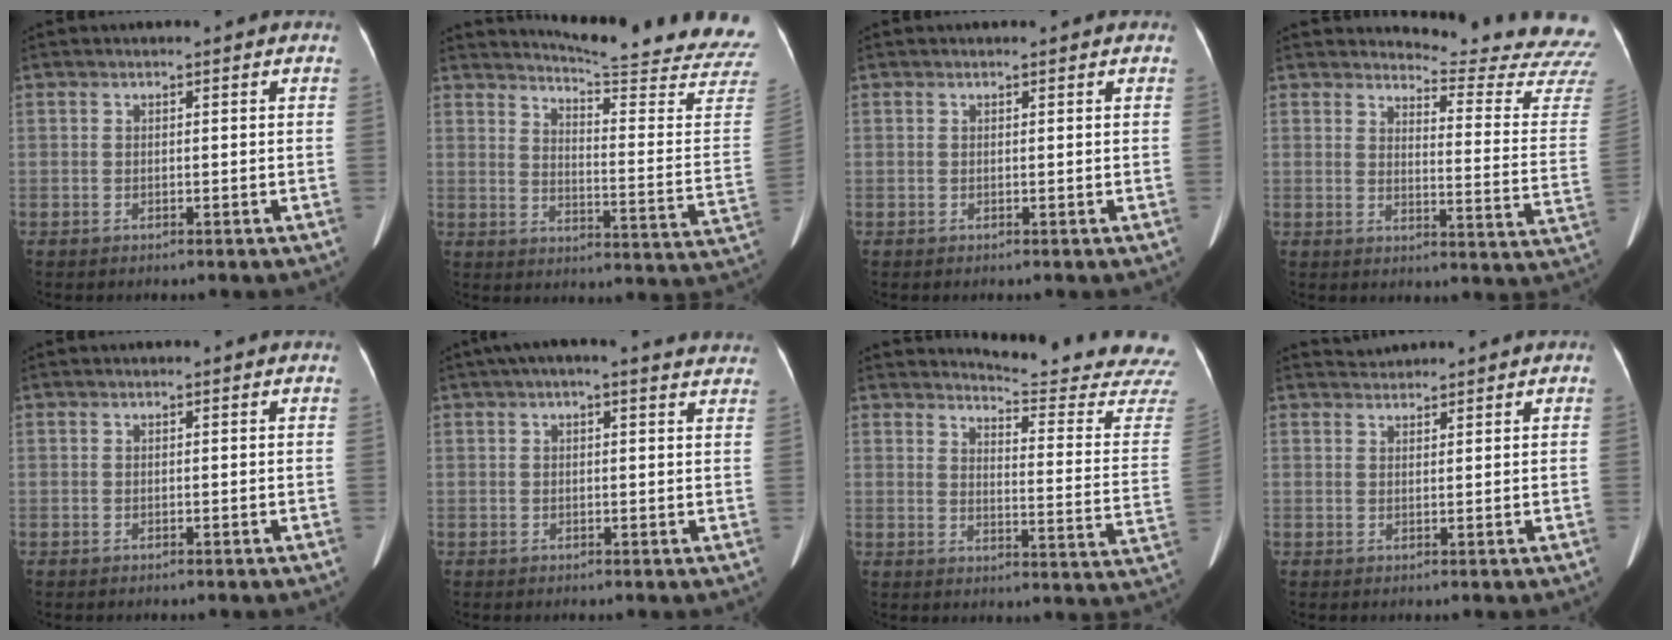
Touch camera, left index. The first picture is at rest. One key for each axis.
{"total": 23.3, "fx": 22.3, "fy": -0.7, "fz": 6.5, "tx": -0.095, "ty": -0.151, "tz": 0.253}
{"total": 0.7, "fx": 0.7, "fy": 0.1, "fz": 0.2, "tx": -0.007, "ty": 0.007, "tz": 0.006}
{"total": 17.5, "fx": 17.4, "fy": -1.0, "fz": 1.8, "tx": -0.011, "ty": -0.169, "tz": 0.176}
{"total": 0.0}
{"total": 10.2, "fx": 8.5, "fy": 2.1, "fz": 5.2, "tx": -0.065, "ty": 0.027, "tz": 0.086}
{"total": 18.3, "fx": 18.1, "fy": -1.3, "fz": 2.5, "tx": -0.027, "ty": -0.165, "tz": 0.190}
{"total": 1.8, "fx": 1.8, "fy": 0.2, "fz": -0.3, "tx": -0.001, "ty": 0.015, "tz": 0.036}